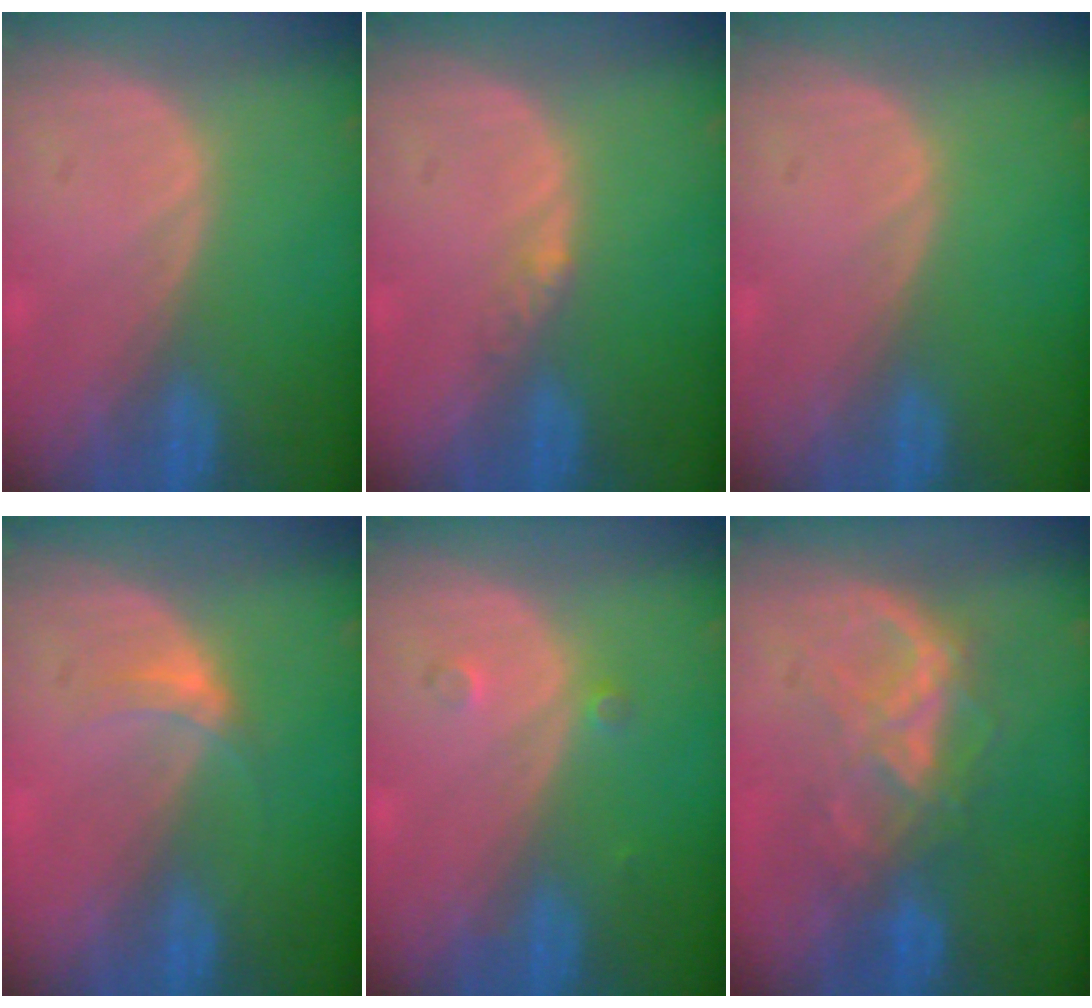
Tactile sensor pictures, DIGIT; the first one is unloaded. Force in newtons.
{"total": 1.6, "press": 1.3, "slide": 0.9}
{"total": 0.0}
{"total": 2.6, "press": 2.2, "slide": 1.4}
{"total": 1.5, "press": 1.2, "slide": 0.8}
{"total": 6.4, "press": 6.4, "slide": 0.8}